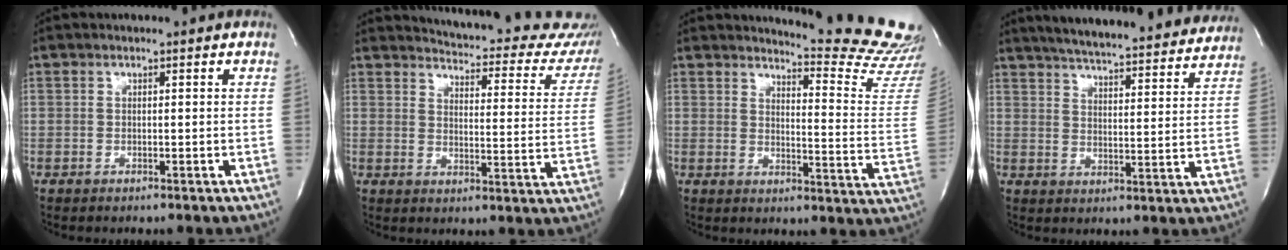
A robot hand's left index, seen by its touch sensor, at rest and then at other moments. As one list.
[{"total": 23.7, "force": [22.4, 4.3, 6.6], "torque": [-0.079, -0.111, 0.240]}, {"total": 16.3, "force": [15.9, -1.5, 3.2], "torque": [-0.046, -0.164, 0.169]}, {"total": 28.8, "force": [26.2, 4.2, 11.3], "torque": [-0.183, -0.046, 0.322]}]